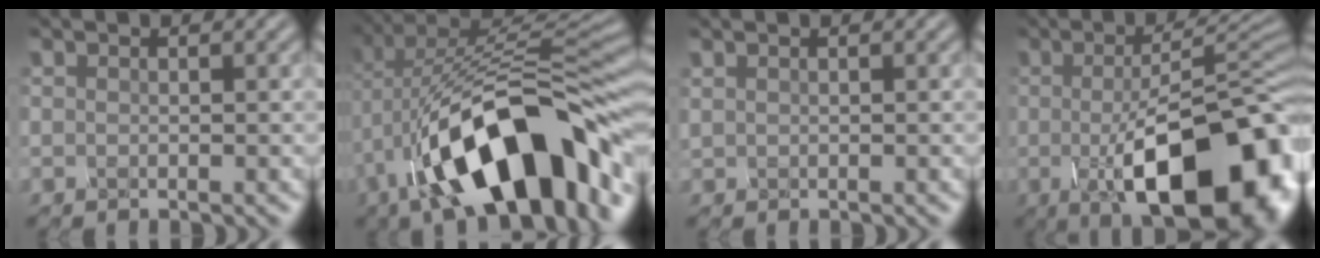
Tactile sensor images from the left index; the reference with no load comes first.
{"total": 14.0, "force": [-4.3, 6.7, 11.5], "torque": [-0.176, 0.009, -0.048]}
{"total": 0.6, "force": [0.2, -0.4, -0.5], "torque": [0.001, 0.000, 0.013]}
{"total": 15.1, "force": [-4.7, 5.6, 13.2], "torque": [-0.164, -0.016, -0.046]}